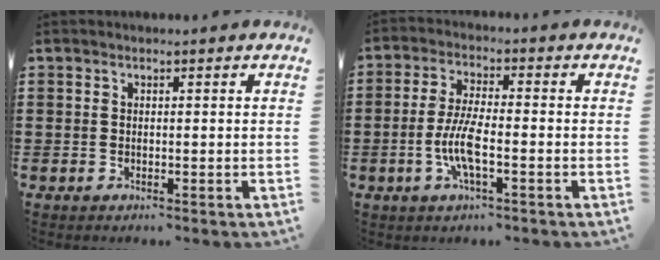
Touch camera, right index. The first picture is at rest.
{"total": 6.4, "force": [-2.0, 1.6, 5.9], "torque": [-0.134, -0.009, -0.044]}